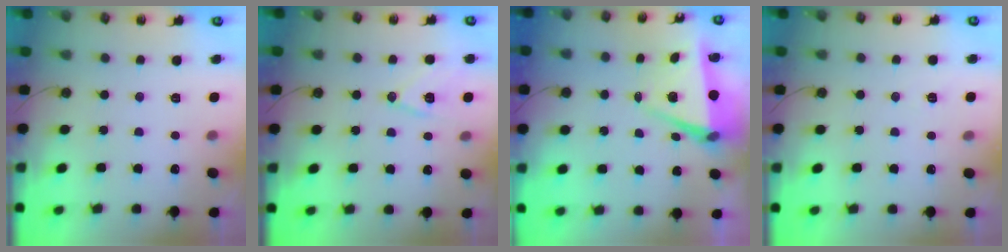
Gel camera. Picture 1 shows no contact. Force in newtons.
{"total": 10.6, "press": 10.5, "slide": 1.4}
{"total": 5.8, "press": 4.9, "slide": 3.1}
{"total": 5.9, "press": 3.8, "slide": 4.5}